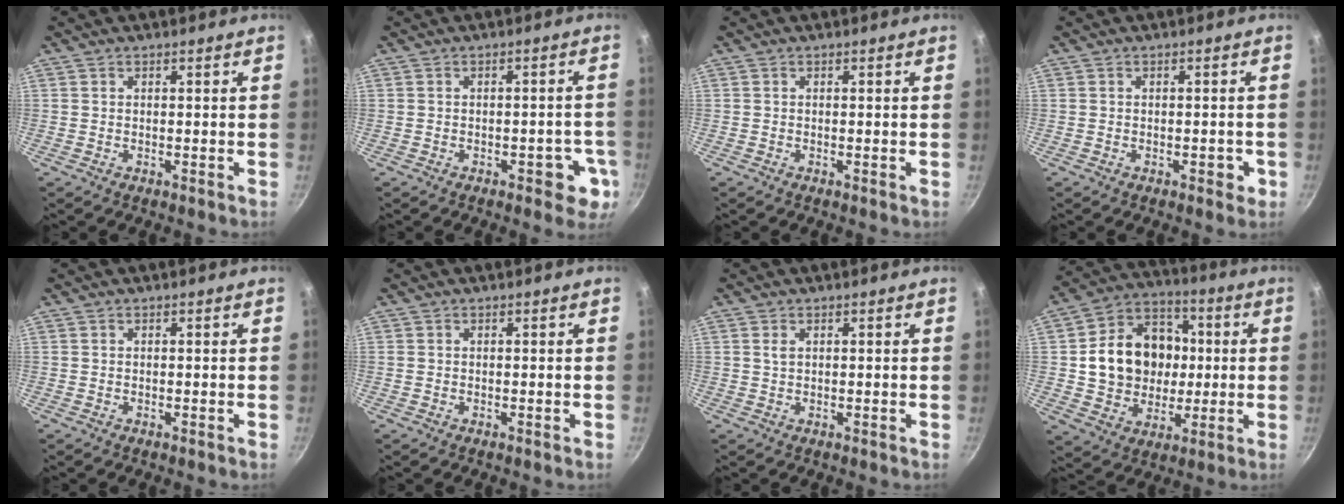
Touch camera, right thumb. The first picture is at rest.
{"total": 5.9, "force": [-2.3, 3.1, 4.4], "torque": [-0.020, 0.018, -0.023]}
{"total": 0.0}
{"total": 2.4, "force": [-0.9, 1.4, 1.7], "torque": [-0.006, 0.011, -0.008]}
{"total": 0.0}
{"total": 0.0}
{"total": 1.3, "force": [0.5, 0.8, 0.9], "torque": [-0.016, 0.001, 0.009]}
{"total": 17.6, "force": [0.9, 14.6, 9.8], "torque": [-0.131, 0.027, 0.017]}